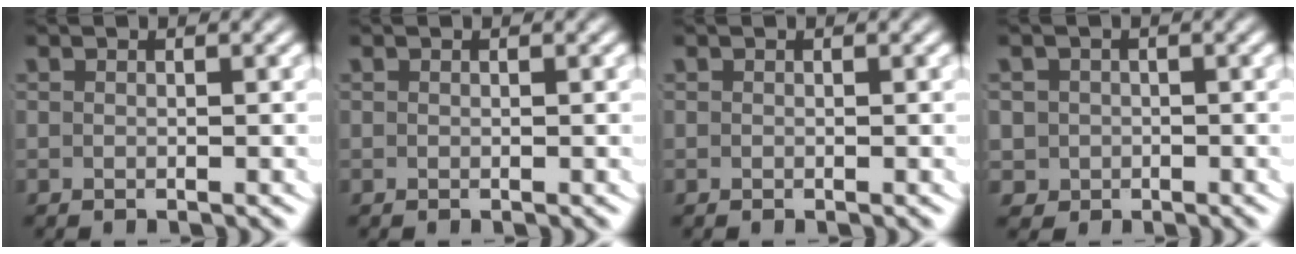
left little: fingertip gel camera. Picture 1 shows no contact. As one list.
[{"total": 0.0}, {"total": 0.0}, {"total": 5.9, "force": [-0.9, 5.6, 1.5], "torque": [-0.049, -0.022, -0.015]}]